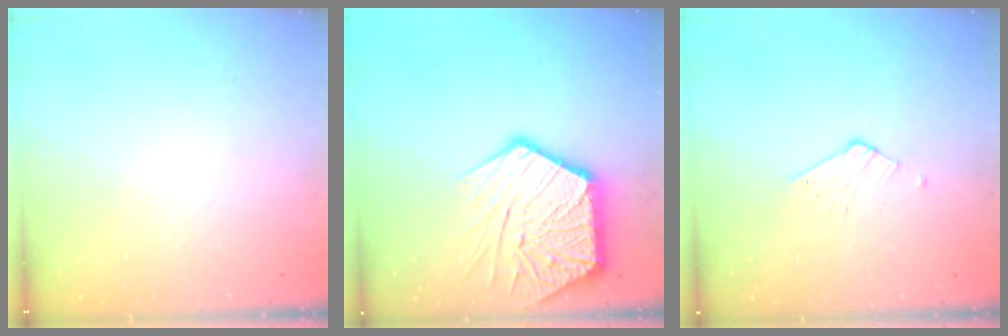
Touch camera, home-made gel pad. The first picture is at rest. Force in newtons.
{"total": 19.8, "press": 19.7, "slide": 1.9}
{"total": 3.6, "press": 3.6, "slide": 0.3}